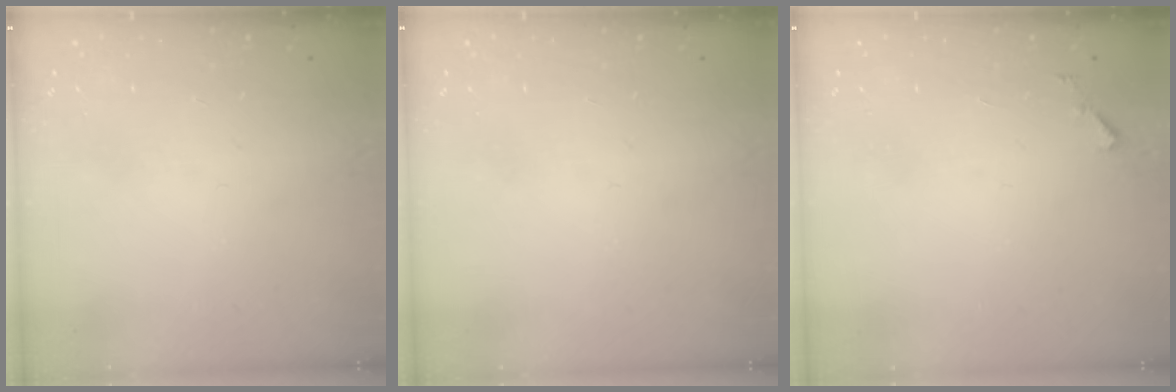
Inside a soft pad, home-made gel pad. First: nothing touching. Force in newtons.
{"total": 0.0}
{"total": 3.3, "press": 3.3, "slide": 0.3}